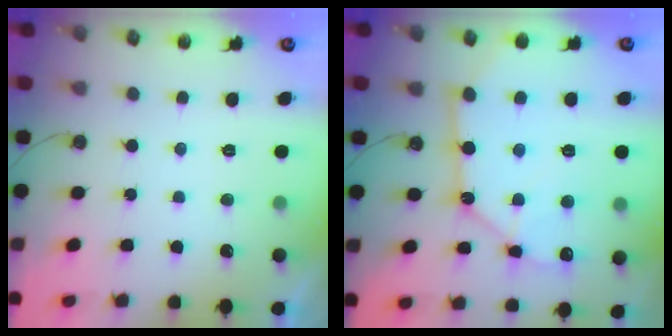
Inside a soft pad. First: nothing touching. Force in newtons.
{"total": 16.2, "press": 16.1, "slide": 1.8}